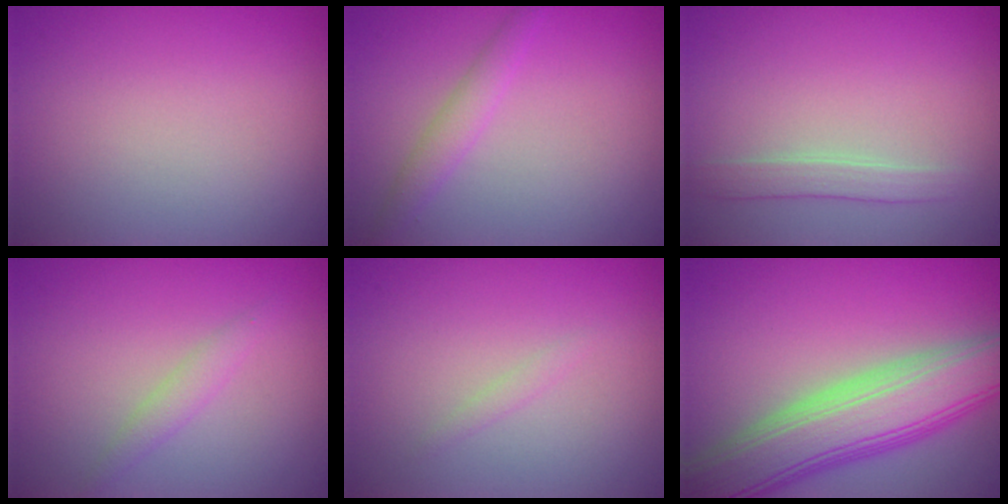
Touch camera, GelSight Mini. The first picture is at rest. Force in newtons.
{"total": 1.8, "press": 1.8, "slide": 0.1}
{"total": 1.7, "press": 1.7, "slide": 0.0}
{"total": 1.4, "press": 1.4, "slide": 0.1}
{"total": 0.7, "press": 0.7, "slide": 0.1}
{"total": 9.2, "press": 9.2, "slide": 0.8}